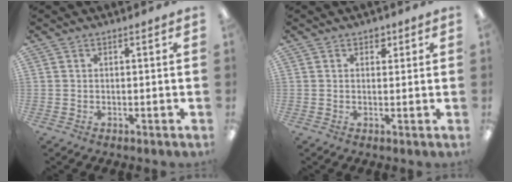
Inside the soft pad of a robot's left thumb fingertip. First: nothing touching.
{"total": 2.0, "force": [1.2, 1.5, 0.7], "torque": [0.001, -0.004, 0.018]}